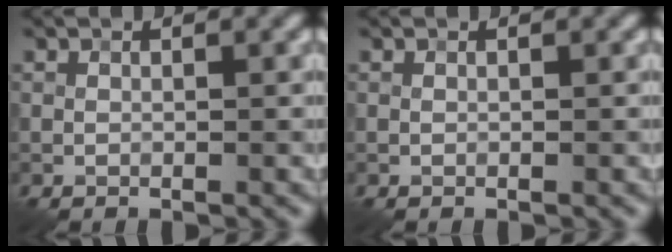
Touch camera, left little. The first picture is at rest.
{"total": 0.0}